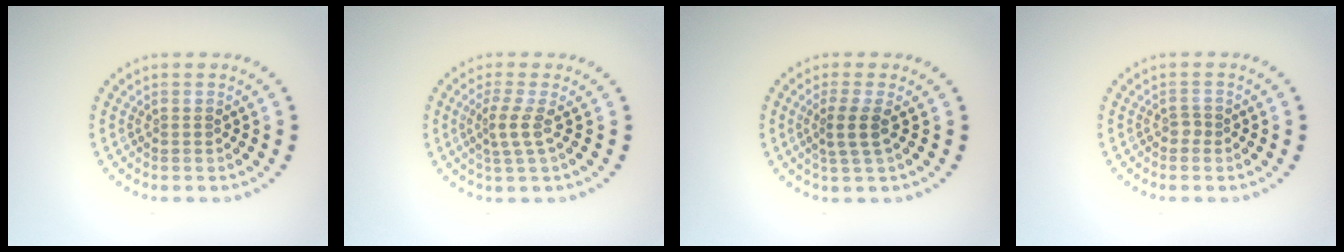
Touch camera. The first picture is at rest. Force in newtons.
{"total": 2.2, "press": 1.6, "slide": 1.5}
{"total": 2.2, "press": 1.8, "slide": 1.3}
{"total": 0.9, "press": 0.7, "slide": 0.5}